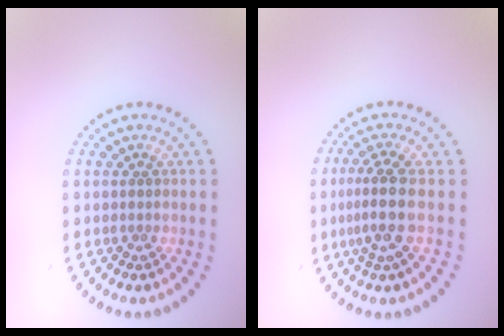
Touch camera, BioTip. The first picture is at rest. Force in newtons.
{"total": 3.2, "press": 2.4, "slide": 2.1}